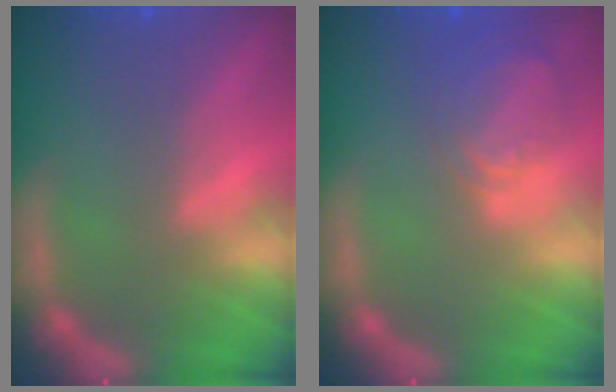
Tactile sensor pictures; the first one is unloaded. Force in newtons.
{"total": 4.0}